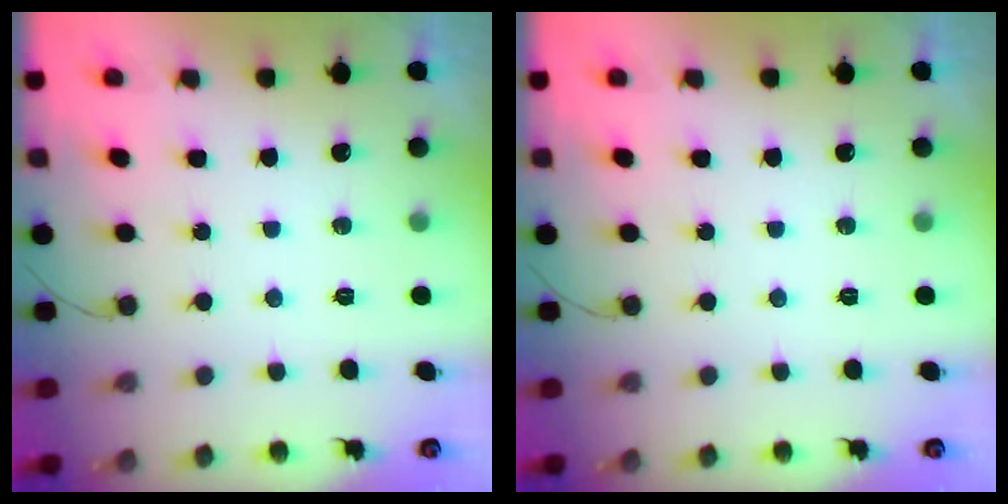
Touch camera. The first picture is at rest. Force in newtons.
{"total": 0.0}